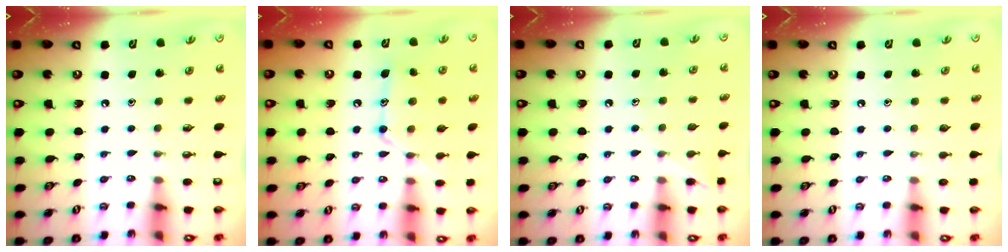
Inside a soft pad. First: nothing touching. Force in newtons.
{"total": 13.8, "press": 13.7, "slide": 1.0}
{"total": 5.5, "press": 5.5, "slide": 0.6}
{"total": 0.0}